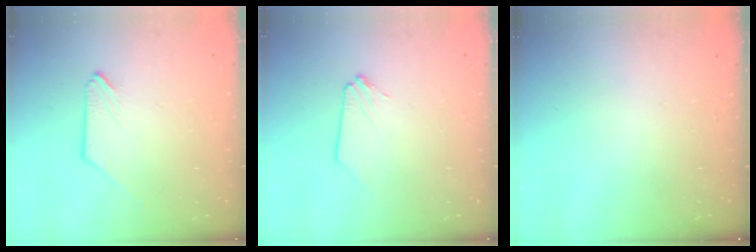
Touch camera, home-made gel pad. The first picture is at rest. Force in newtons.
{"total": 0.0}
{"total": 0.0}